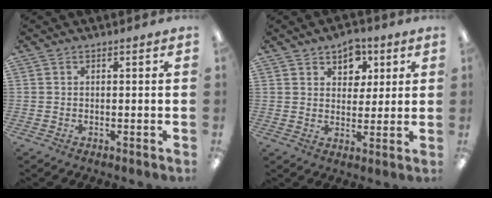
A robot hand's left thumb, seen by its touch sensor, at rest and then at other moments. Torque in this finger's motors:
{"motor_torque": [0.11, 0.27, -0.09, 0.05, 0.01]}